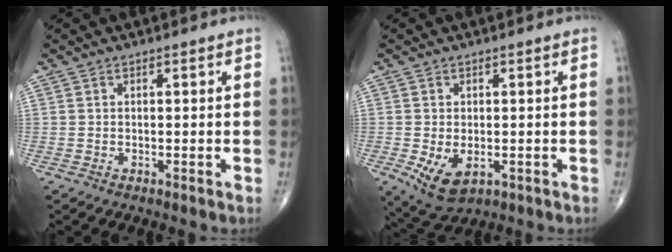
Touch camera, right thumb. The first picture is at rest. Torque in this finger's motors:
{"motor_torque": [-0.32, 0.26, -0.17, -0.12, 0.07]}